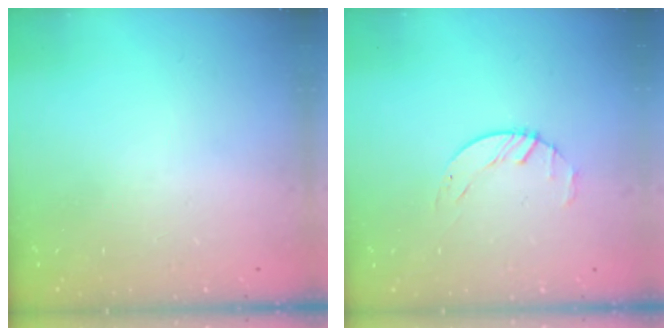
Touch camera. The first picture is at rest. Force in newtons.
{"total": 1.6, "press": 1.6, "slide": 0.3}